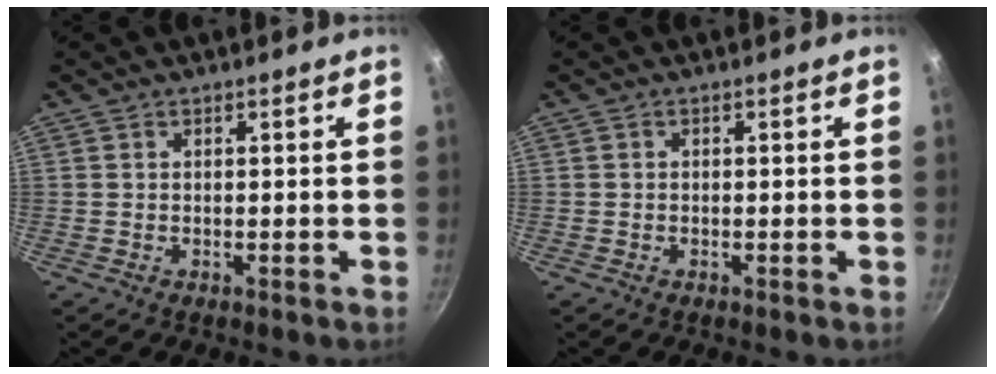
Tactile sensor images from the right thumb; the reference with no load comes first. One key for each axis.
{"total": 0.0}